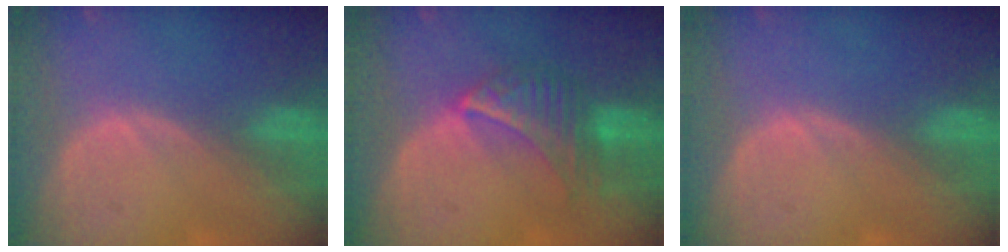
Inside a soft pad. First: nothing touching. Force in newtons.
{"total": 6.6, "press": 6.5, "slide": 1.0}
{"total": 0.0}